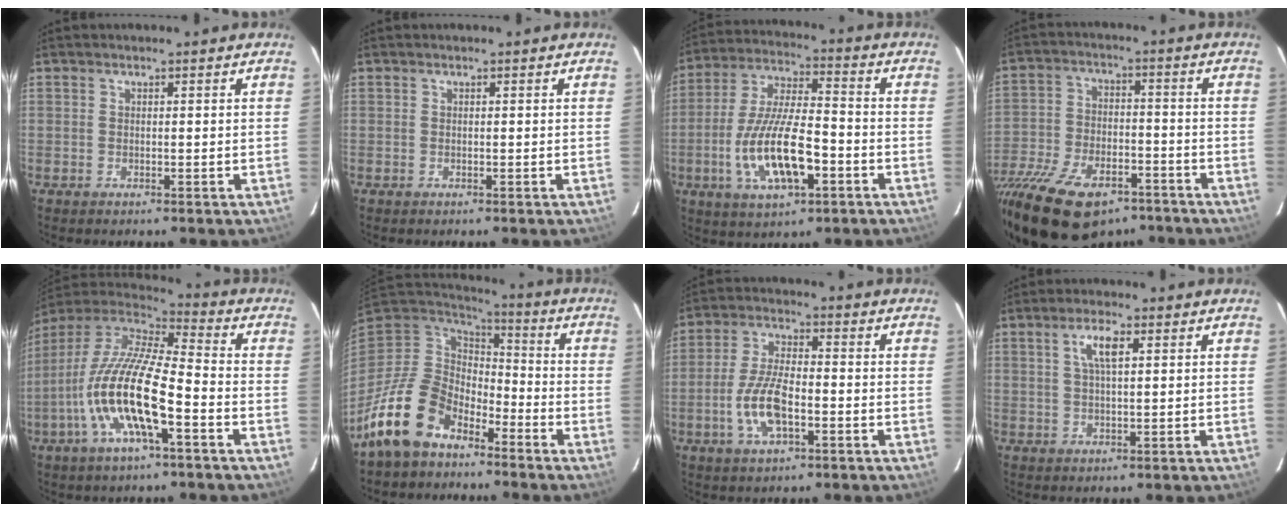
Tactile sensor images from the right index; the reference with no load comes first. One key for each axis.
{"total": 0.0}
{"total": 15.1, "fx": -5.2, "fy": 5.2, "fz": 13.2, "tx": -0.275, "ty": -0.011, "tz": -0.088}
{"total": 24.1, "fx": -15.9, "fy": 11.8, "fz": 13.7, "tx": -0.291, "ty": -0.036, "tz": -0.258}
{"total": 18.0, "fx": -6.4, "fy": 4.3, "fz": 16.2, "tx": -0.312, "ty": -0.022, "tz": -0.129}
{"total": 15.3, "fx": -10.1, "fy": 9.0, "fz": 6.9, "tx": -0.160, "ty": 0.004, "tz": -0.179}
{"total": 9.5, "fx": -3.1, "fy": 3.7, "fz": 8.2, "tx": -0.173, "ty": 0.000, "tz": -0.057}
{"total": 4.2, "fx": 1.6, "fy": 1.1, "fz": 3.7, "tx": -0.071, "ty": 0.006, "tz": 0.029}